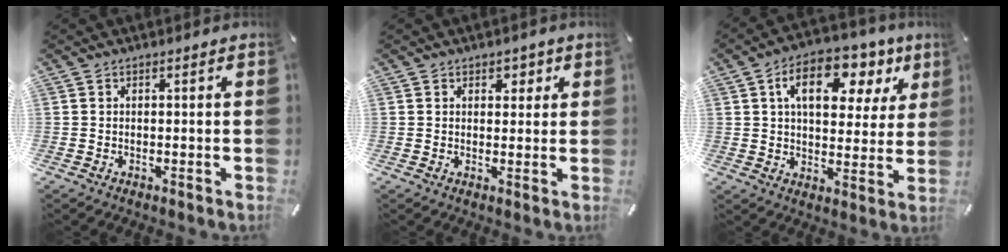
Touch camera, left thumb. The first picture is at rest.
{"total": 2.4, "force": [1.1, 2.0, 0.8], "torque": [0.005, -0.004, 0.012]}
{"total": 14.2, "force": [6.3, 8.5, 9.5], "torque": [-0.137, -0.020, 0.103]}